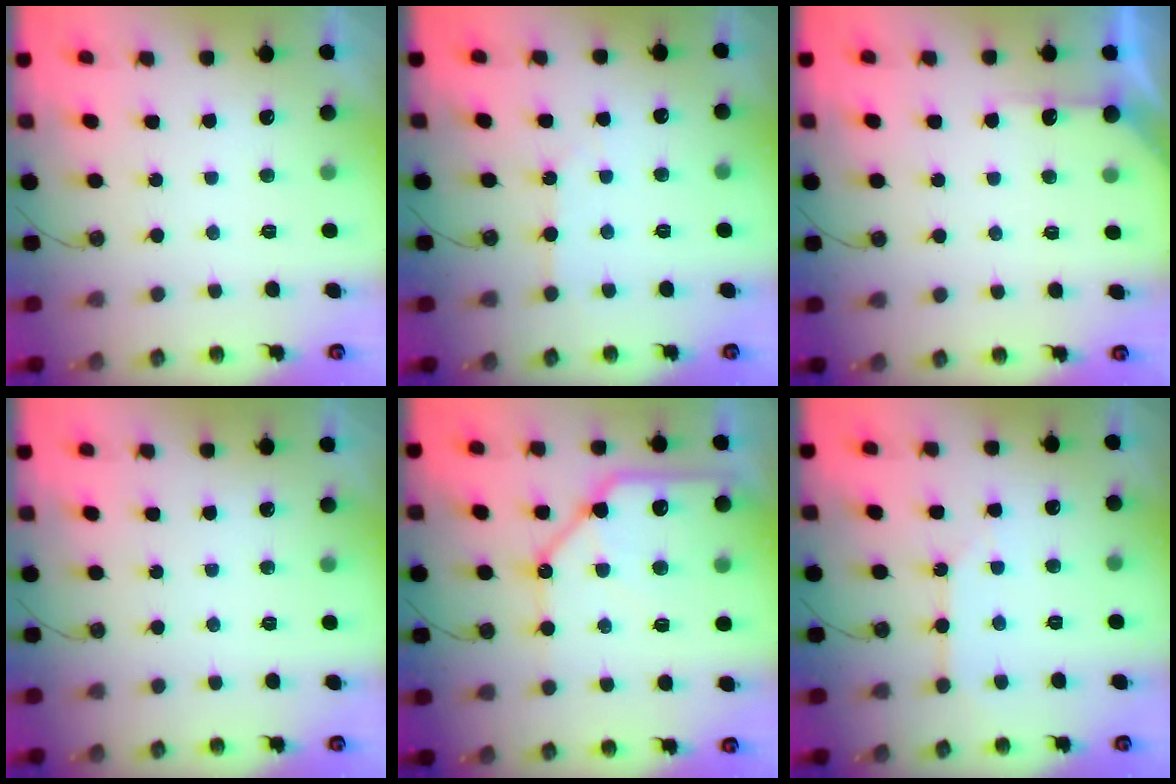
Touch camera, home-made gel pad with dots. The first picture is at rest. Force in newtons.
{"total": 3.7, "press": 3.7, "slide": 0.6}
{"total": 5.0, "press": 4.9, "slide": 0.6}
{"total": 0.0}
{"total": 13.3, "press": 13.2, "slide": 1.7}
{"total": 2.5, "press": 2.5, "slide": 0.2}